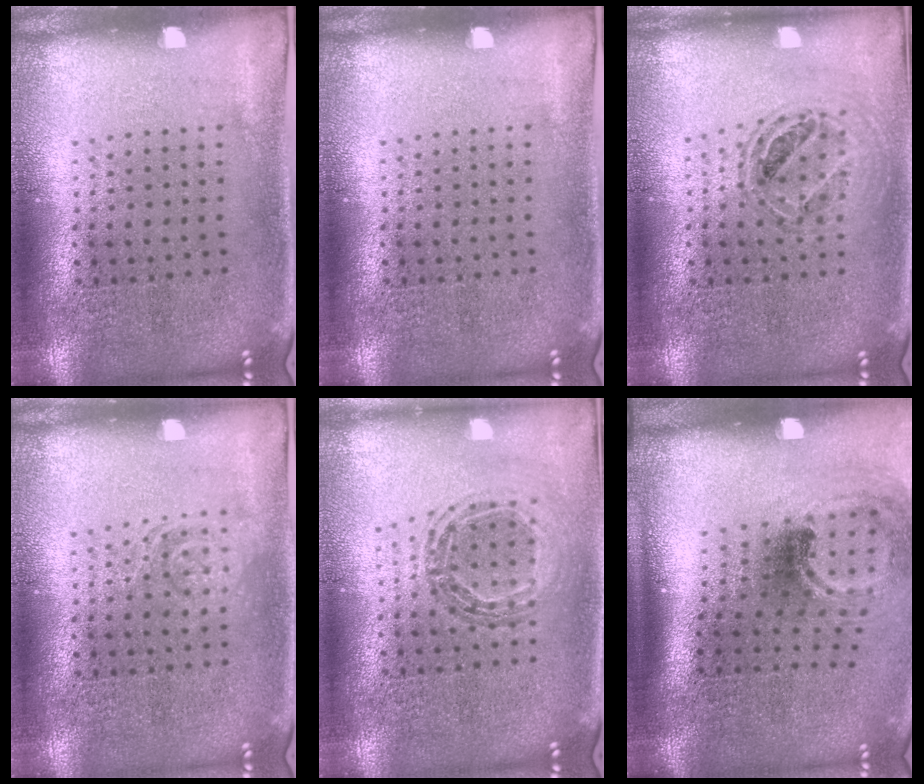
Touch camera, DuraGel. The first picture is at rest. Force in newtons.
{"total": 0.0}
{"total": 0.8, "press": 0.7, "slide": 0.2}
{"total": 1.5, "press": 1.5, "slide": 0.3}
{"total": 0.9, "press": 0.9, "slide": 0.0}
{"total": 1.9, "press": 1.2, "slide": 1.4}